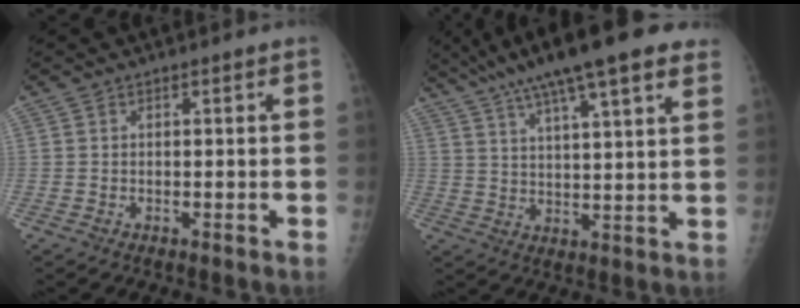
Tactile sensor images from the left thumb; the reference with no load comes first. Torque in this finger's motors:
{"motor_torque": [1.63, -0.49, 1.53, -1.23, 0.23]}